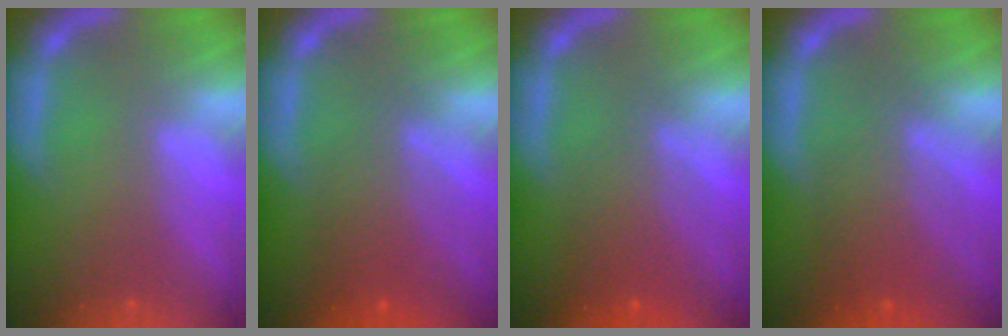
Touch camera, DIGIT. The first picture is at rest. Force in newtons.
{"total": 5.1}
{"total": 4.6}
{"total": 6.0}